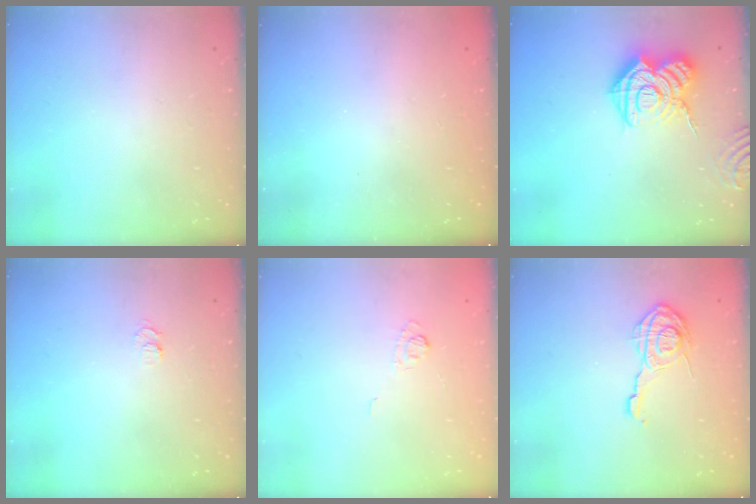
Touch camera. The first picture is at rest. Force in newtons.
{"total": 2.4, "press": 2.3, "slide": 0.8}
{"total": 17.2, "press": 17.2, "slide": 1.5}
{"total": 4.4, "press": 4.4, "slide": 0.5}
{"total": 3.4, "press": 3.1, "slide": 1.5}
{"total": 12.7, "press": 12.7, "slide": 1.0}